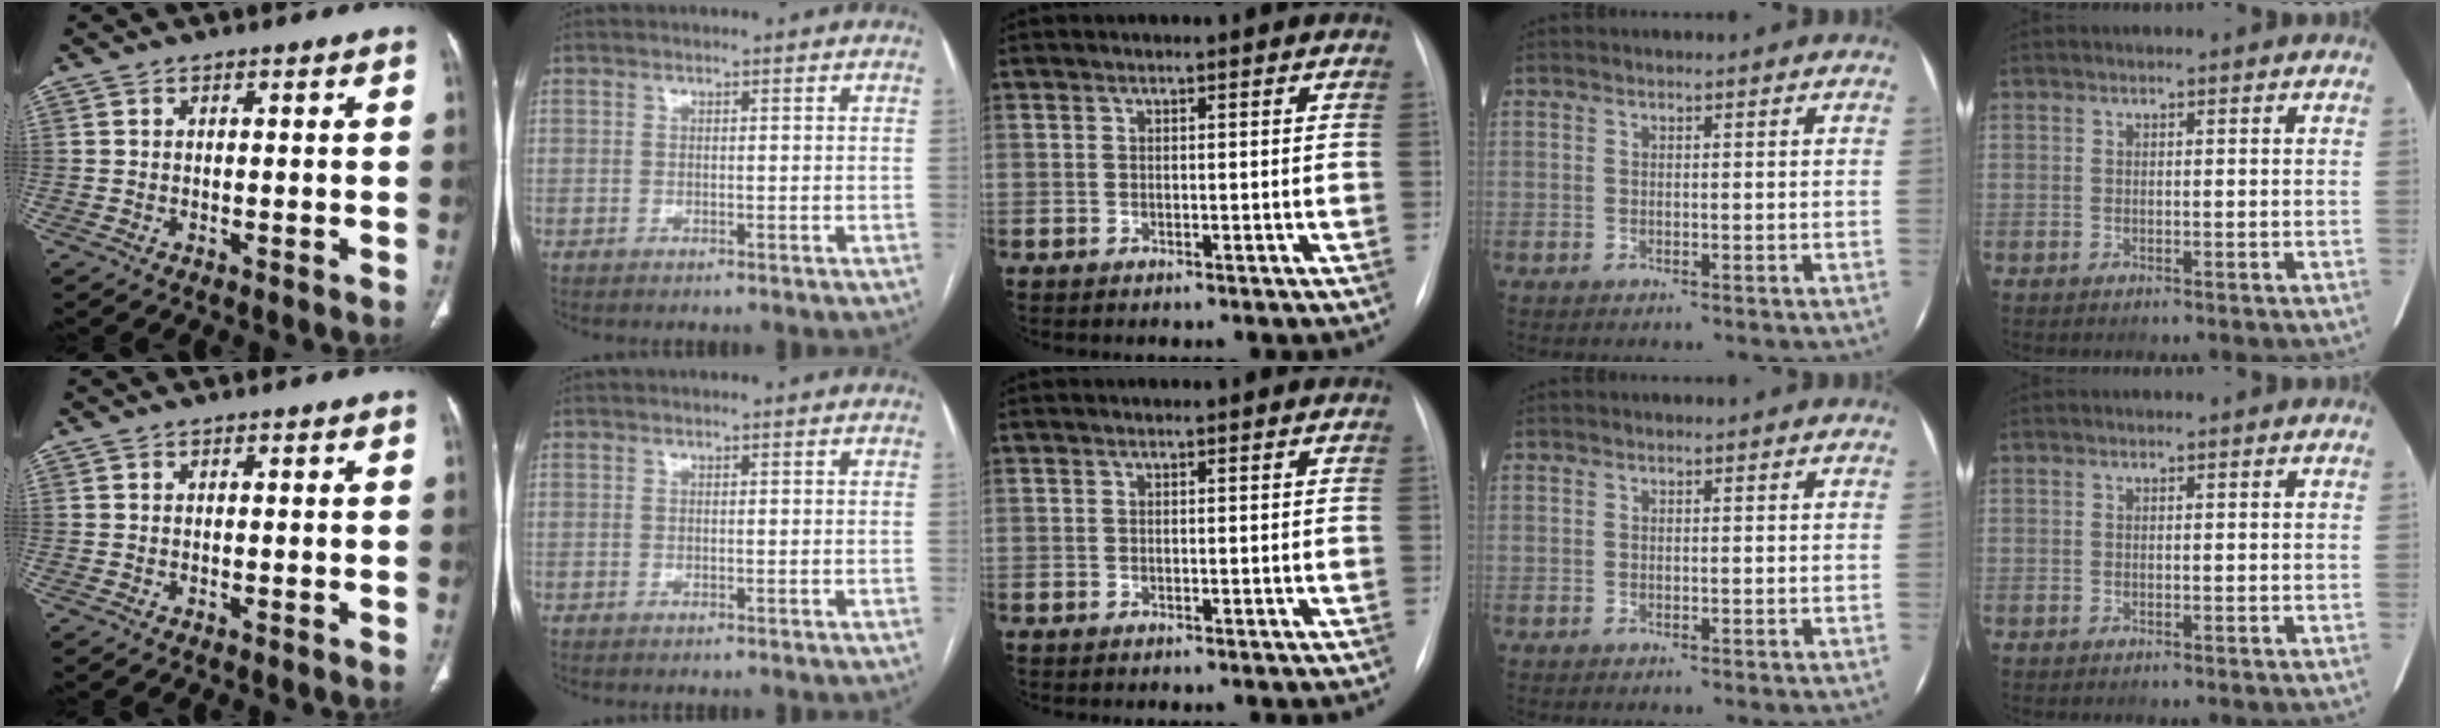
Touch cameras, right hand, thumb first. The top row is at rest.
{}